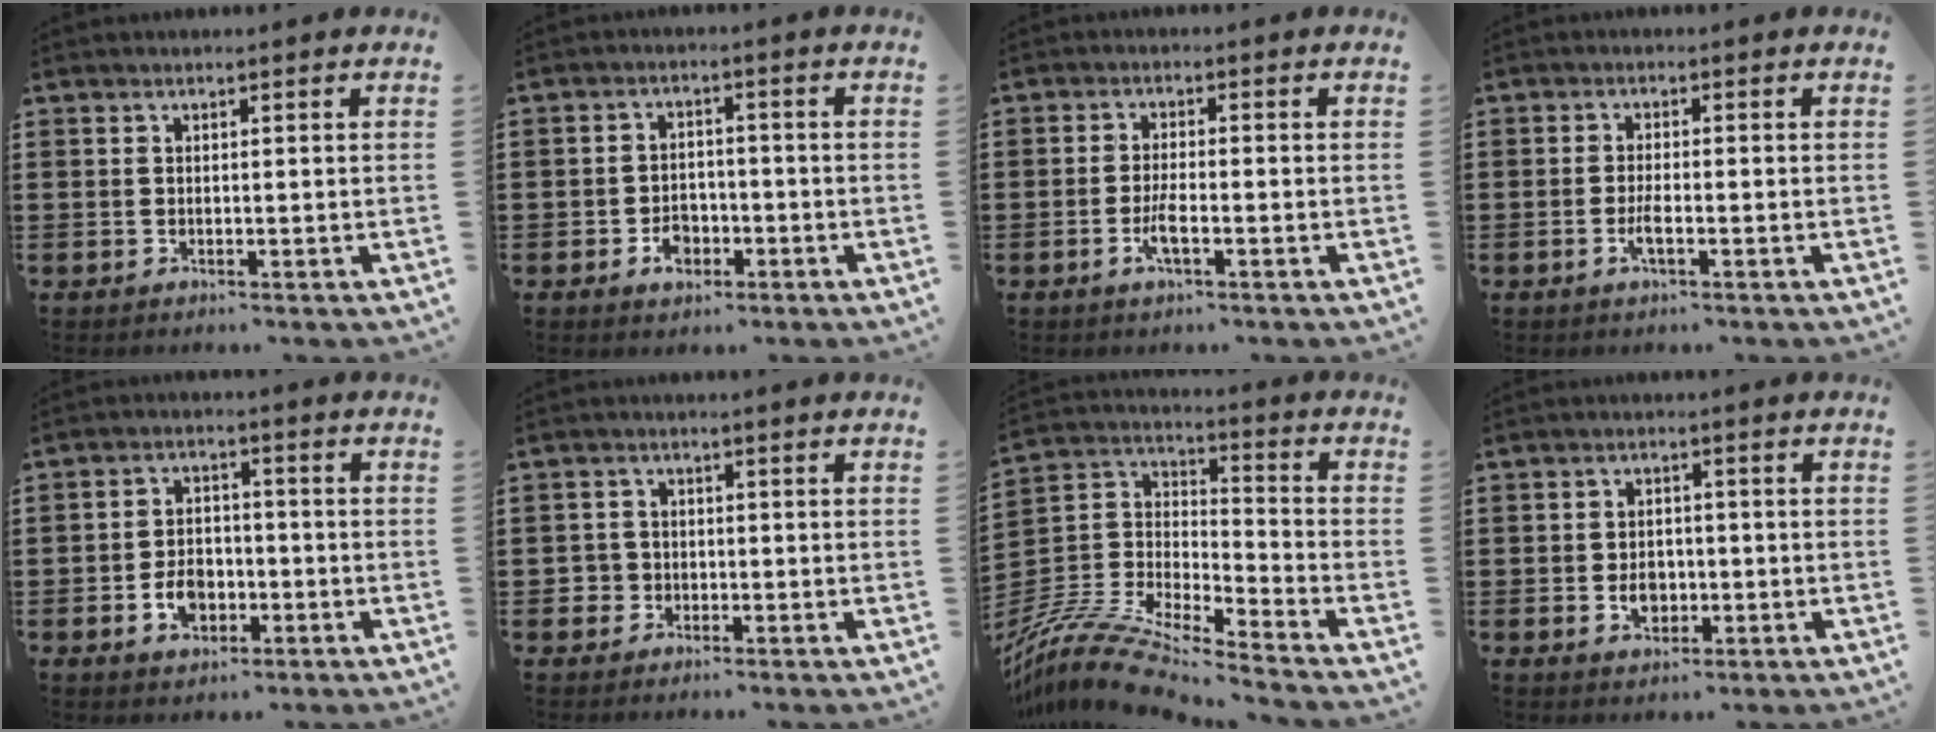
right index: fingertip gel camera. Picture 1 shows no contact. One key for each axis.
{"total": 3.6, "fx": -1.6, "fy": 2.5, "fz": 1.9, "tx": -0.037, "ty": 0.004, "tz": -0.031}
{"total": 3.2, "fx": -1.4, "fy": 0.6, "fz": 2.8, "tx": -0.060, "ty": -0.005, "tz": -0.029}
{"total": 2.4, "fx": -1.0, "fy": 0.4, "fz": 2.1, "tx": -0.044, "ty": -0.003, "tz": -0.020}
{"total": 4.7, "fx": -1.7, "fy": 3.5, "fz": 2.7, "tx": -0.052, "ty": 0.003, "tz": -0.035}
{"total": 2.4, "fx": -1.1, "fy": 2.1, "fz": 0.3, "tx": -0.016, "ty": 0.002, "tz": -0.025}
{"total": 12.0, "fx": -11.0, "fy": 1.4, "fz": 4.4, "tx": -0.113, "ty": 0.010, "tz": -0.230}
{"total": 3.5, "fx": -0.8, "fy": 2.7, "fz": 2.1, "tx": -0.036, "ty": 0.000, "tz": -0.017}